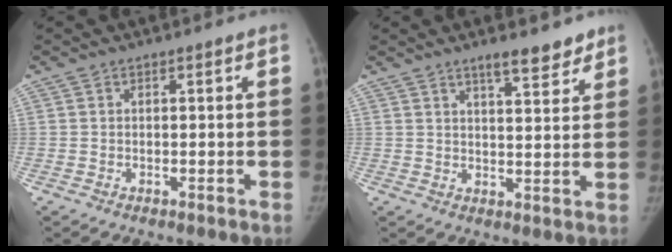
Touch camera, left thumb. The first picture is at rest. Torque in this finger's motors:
{"motor_torque": [0.02, 0.06, 0.53, -0.23, -0.04]}